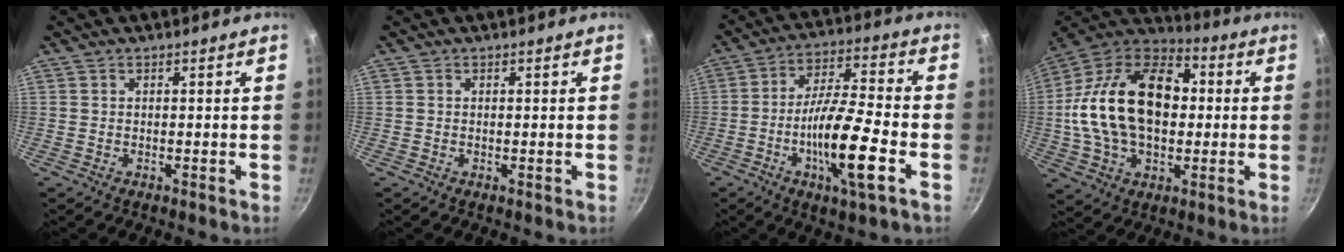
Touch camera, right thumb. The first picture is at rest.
{"total": 0.0}
{"total": 15.0, "force": [-5.0, 3.1, 13.8], "torque": [-0.248, 0.024, -0.096]}
{"total": 25.2, "force": [1.1, 16.2, 19.2], "torque": [-0.324, 0.038, 0.009]}